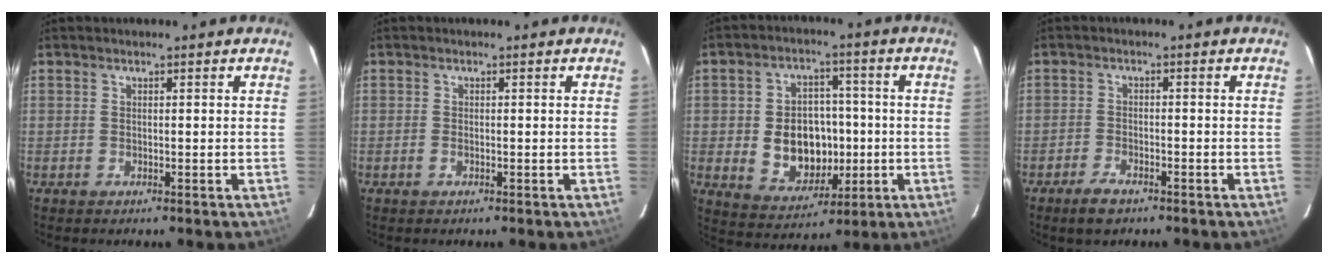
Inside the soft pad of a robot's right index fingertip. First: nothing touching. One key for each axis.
{"total": 0.7, "fx": -0.3, "fy": 0.3, "fz": 0.6, "tx": -0.012, "ty": 0.000, "tz": -0.005}
{"total": 12.1, "fx": -1.4, "fy": 9.4, "fz": 7.5, "tx": -0.160, "ty": 0.011, "tz": 0.001}
{"total": 4.1, "fx": -3.0, "fy": 1.7, "fz": 2.1, "tx": -0.058, "ty": -0.004, "tz": -0.057}